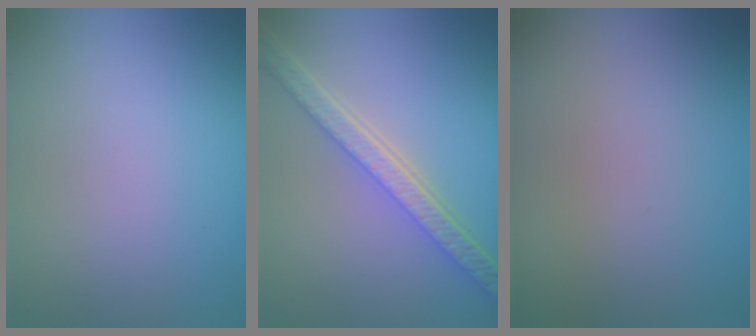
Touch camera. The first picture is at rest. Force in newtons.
{"total": 5.7, "press": 4.4, "slide": 3.7}
{"total": 0.0}